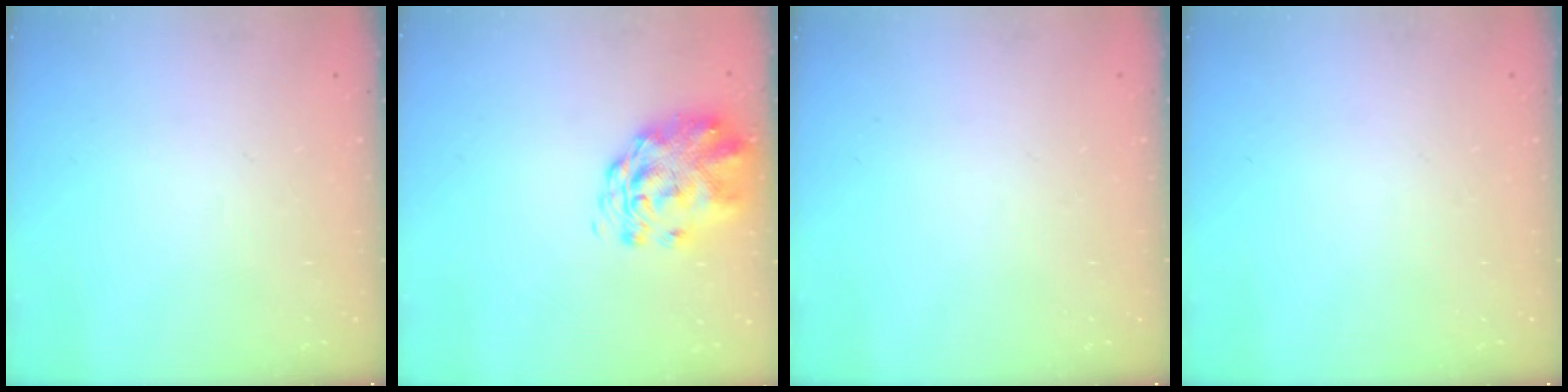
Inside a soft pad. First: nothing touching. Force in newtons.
{"total": 3.0, "press": 2.8, "slide": 1.1}
{"total": 0.0}
{"total": 0.0}